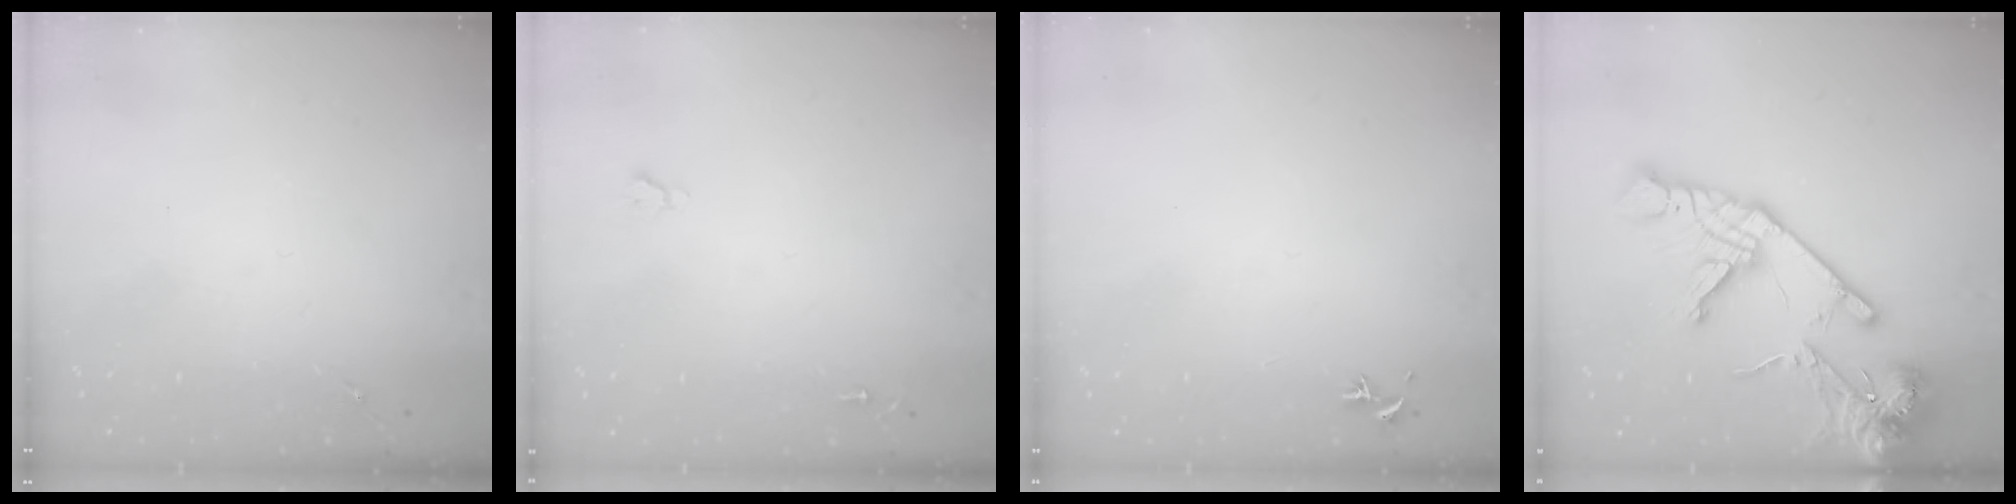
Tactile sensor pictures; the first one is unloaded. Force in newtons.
{"total": 1.9, "press": 1.9, "slide": 0.2}
{"total": 0.0}
{"total": 22.2, "press": 22.0, "slide": 2.9}